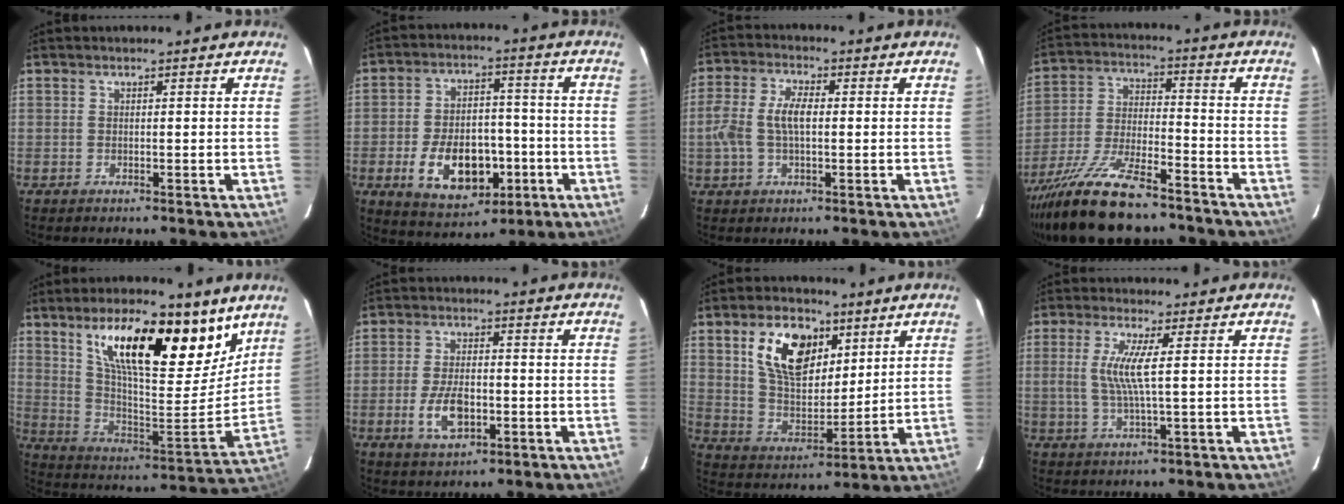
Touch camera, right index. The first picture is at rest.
{"total": 14.4, "force": [-4.9, 8.9, 10.1], "torque": [-0.202, 0.009, -0.058]}
{"total": 7.3, "force": [-0.2, 3.4, 6.5], "torque": [-0.135, 0.010, -0.005]}
{"total": 18.7, "force": [-14.4, 5.3, 10.6], "torque": [-0.220, -0.034, -0.249]}
{"total": 24.1, "force": [14.9, 8.5, 17.0], "torque": [-0.275, 0.006, 0.260]}
{"total": 7.9, "force": [-2.5, 3.9, 6.4], "torque": [-0.135, -0.005, -0.042]}
{"total": 14.4, "force": [6.5, 8.4, 9.8], "torque": [-0.180, 0.013, 0.126]}
{"total": 5.9, "force": [0.7, -0.3, 5.9], "torque": [-0.125, -0.005, 0.014]}